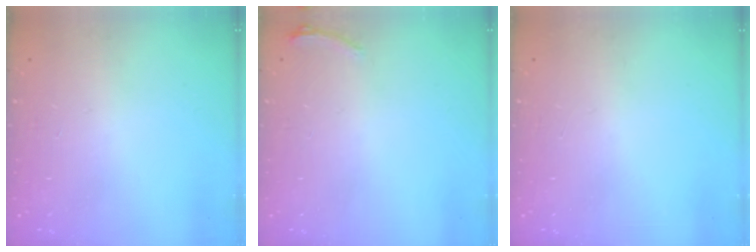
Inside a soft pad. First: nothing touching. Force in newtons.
{"total": 5.0, "press": 4.7, "slide": 1.9}
{"total": 1.0, "press": 0.0, "slide": 1.0}